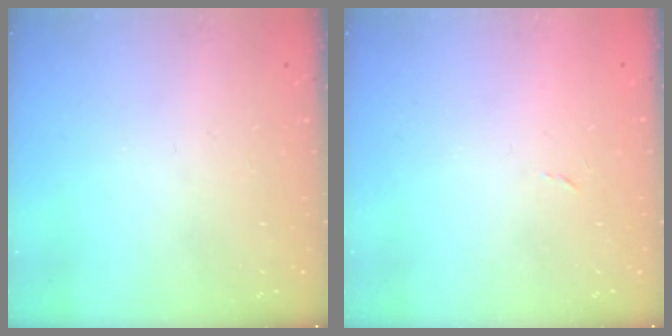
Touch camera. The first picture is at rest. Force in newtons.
{"total": 2.4, "press": 2.4, "slide": 0.4}